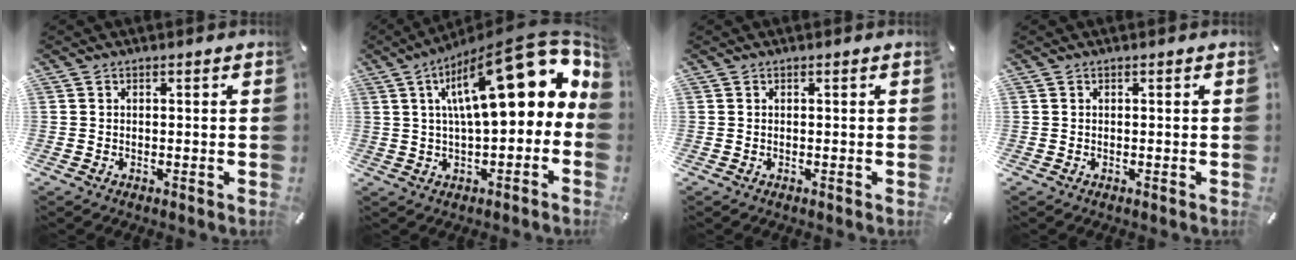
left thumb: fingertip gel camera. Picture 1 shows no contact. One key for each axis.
{"total": 24.6, "fx": 8.6, "fy": 9.3, "fz": 21.1, "tx": -0.321, "ty": -0.051, "tz": 0.144}
{"total": 0.0}
{"total": 0.0}